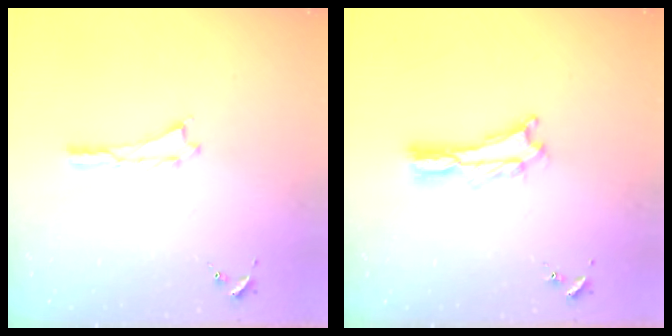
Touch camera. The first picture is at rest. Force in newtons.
{"total": 2.0, "press": 2.0, "slide": 0.3}